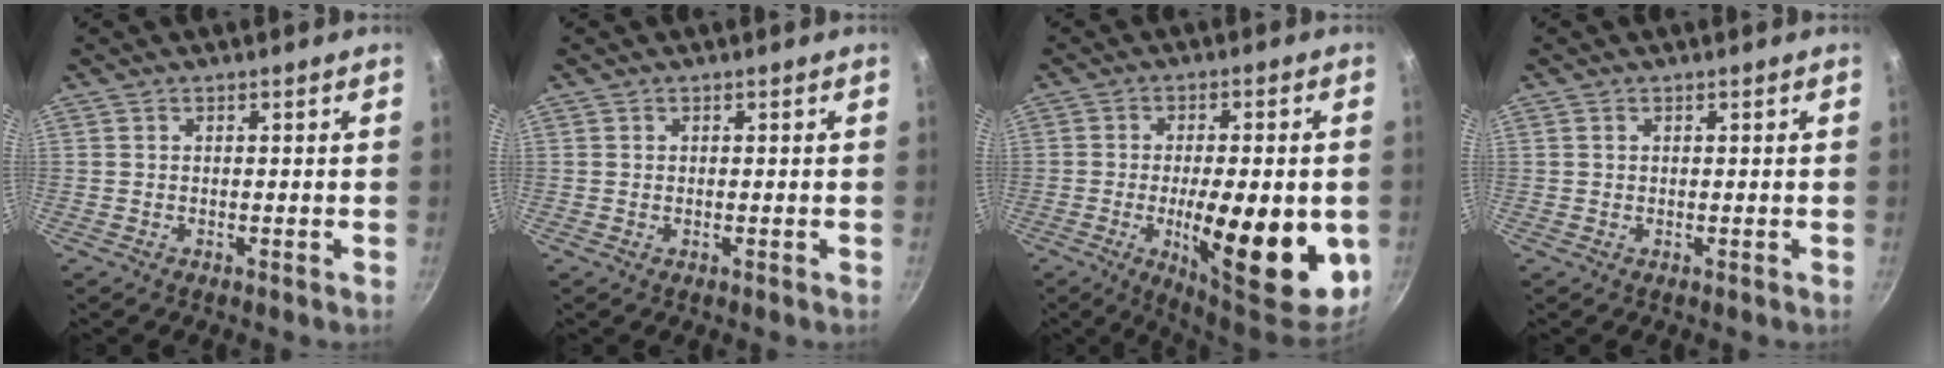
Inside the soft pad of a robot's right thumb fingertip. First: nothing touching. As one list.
[{"total": 0.0}, {"total": 21.0, "force": [-4.8, 6.9, 19.2], "torque": [-0.252, 0.000, -0.059]}, {"total": 0.0}]